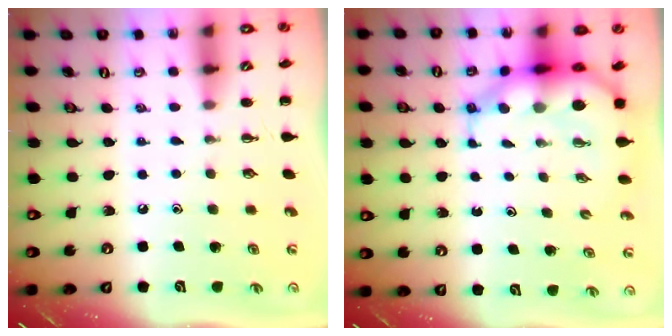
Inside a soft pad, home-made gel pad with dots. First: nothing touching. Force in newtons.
{"total": 8.4, "press": 8.1, "slide": 2.2}